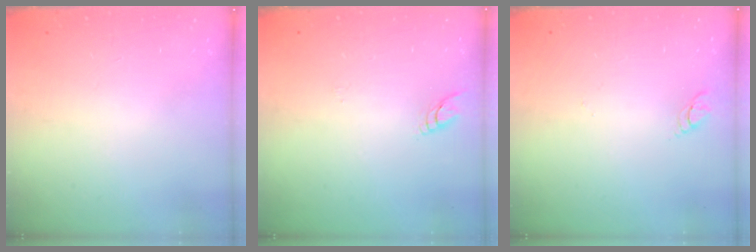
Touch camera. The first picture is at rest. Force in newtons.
{"total": 3.7, "press": 3.6, "slide": 0.3}
{"total": 3.6, "press": 3.6, "slide": 0.4}